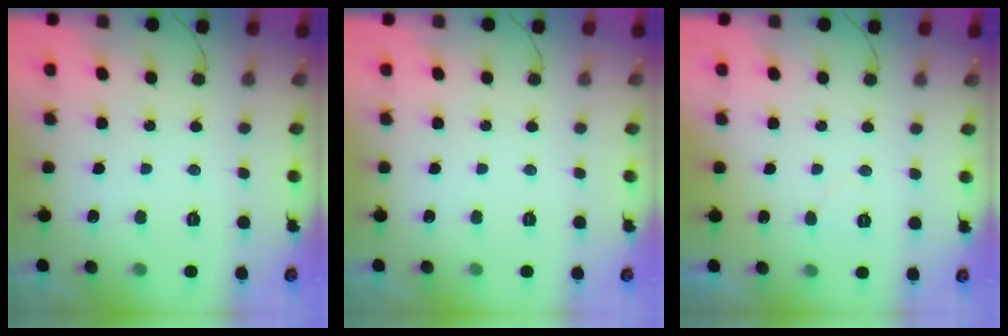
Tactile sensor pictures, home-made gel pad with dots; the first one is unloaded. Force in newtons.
{"total": 0.0}
{"total": 3.2, "press": 3.2, "slide": 0.3}